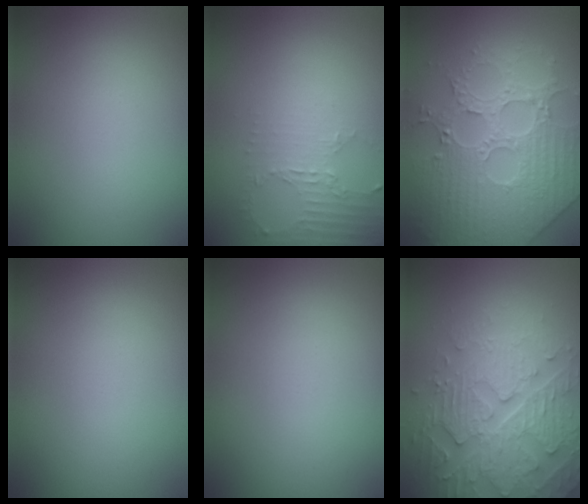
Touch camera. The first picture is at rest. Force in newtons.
{"total": 2.2, "press": 1.7, "slide": 1.5}
{"total": 5.2, "press": 5.1, "slide": 1.2}
{"total": 0.0}
{"total": 0.0}
{"total": 5.0, "press": 4.9, "slide": 1.1}